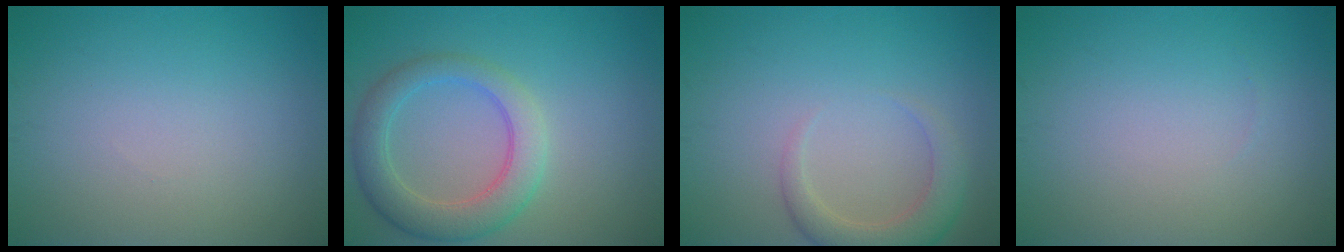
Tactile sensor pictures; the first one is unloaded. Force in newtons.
{"total": 5.0, "press": 4.9, "slide": 0.4}
{"total": 3.4, "press": 3.4, "slide": 0.3}
{"total": 0.0}